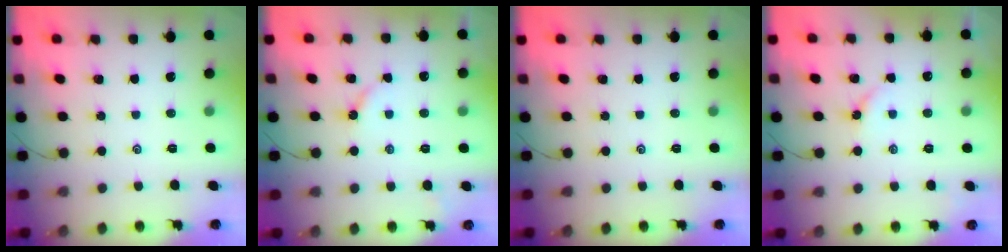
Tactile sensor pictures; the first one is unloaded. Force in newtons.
{"total": 2.9, "press": 2.8, "slide": 0.5}
{"total": 0.0}
{"total": 2.7, "press": 2.7, "slide": 0.5}